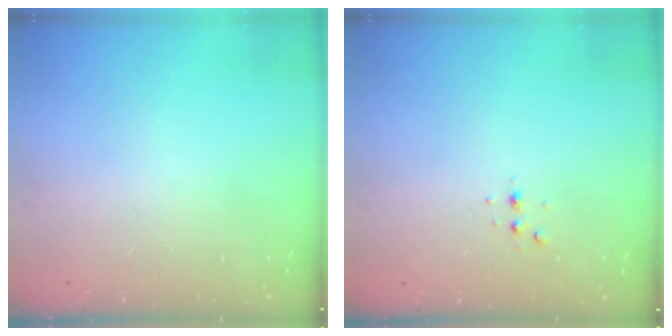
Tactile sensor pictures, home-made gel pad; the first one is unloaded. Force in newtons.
{"total": 2.8, "press": 2.8, "slide": 0.7}